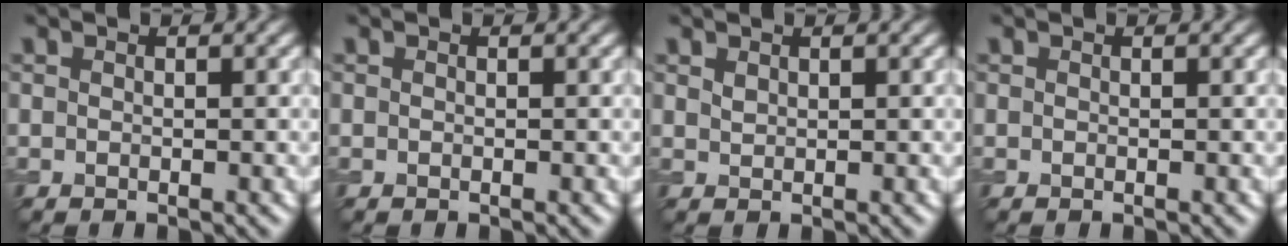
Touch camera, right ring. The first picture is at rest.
{"total": 0.0}
{"total": 0.7, "force": [0.6, 0.3, 0.3], "torque": [-0.008, 0.000, 0.014]}
{"total": 0.0}